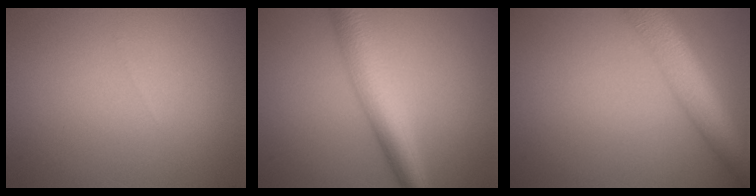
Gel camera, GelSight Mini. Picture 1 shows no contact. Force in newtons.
{"total": 6.0, "press": 6.0, "slide": 0.1}
{"total": 8.2, "press": 8.2, "slide": 0.5}